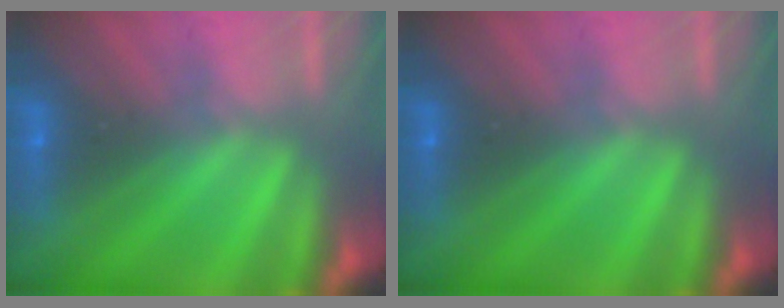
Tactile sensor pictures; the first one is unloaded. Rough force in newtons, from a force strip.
{"total": 0.0}